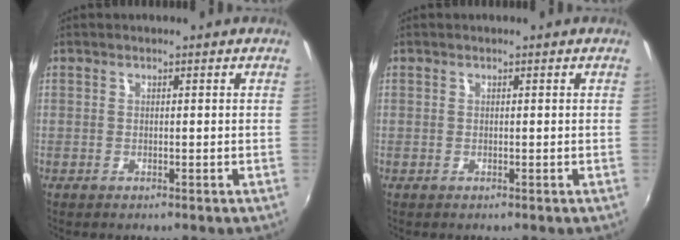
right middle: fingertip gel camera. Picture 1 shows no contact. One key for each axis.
{"total": 0.0}